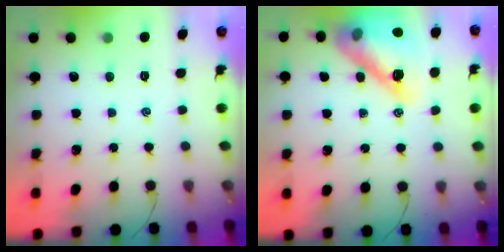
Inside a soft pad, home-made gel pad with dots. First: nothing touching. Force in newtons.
{"total": 20.2, "press": 20.1, "slide": 2.2}